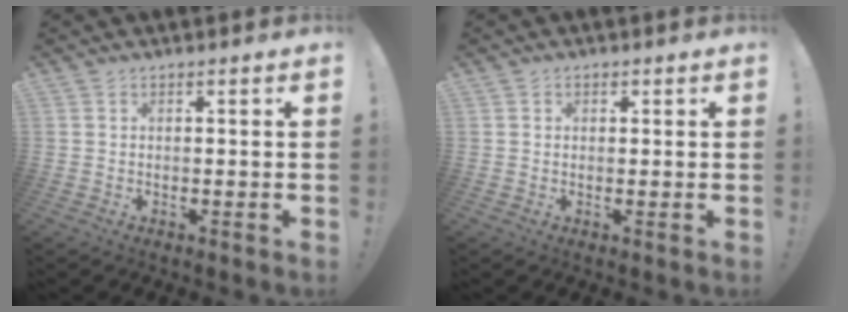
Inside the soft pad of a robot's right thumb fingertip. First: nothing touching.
{"total": 0.7, "force": [0.1, 0.7, 0.1], "torque": [0.004, -0.001, 0.001]}